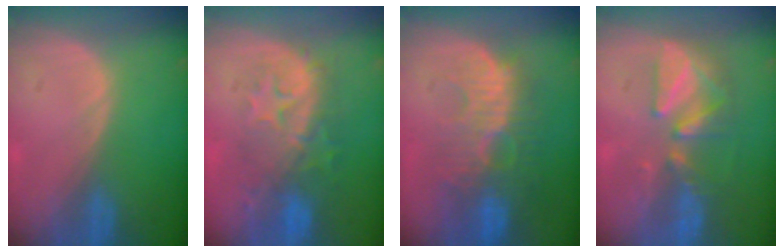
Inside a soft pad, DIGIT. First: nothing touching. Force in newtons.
{"total": 9.2, "press": 8.8, "slide": 2.5}
{"total": 11.0, "press": 9.7, "slide": 5.1}
{"total": 7.7, "press": 7.3, "slide": 2.5}